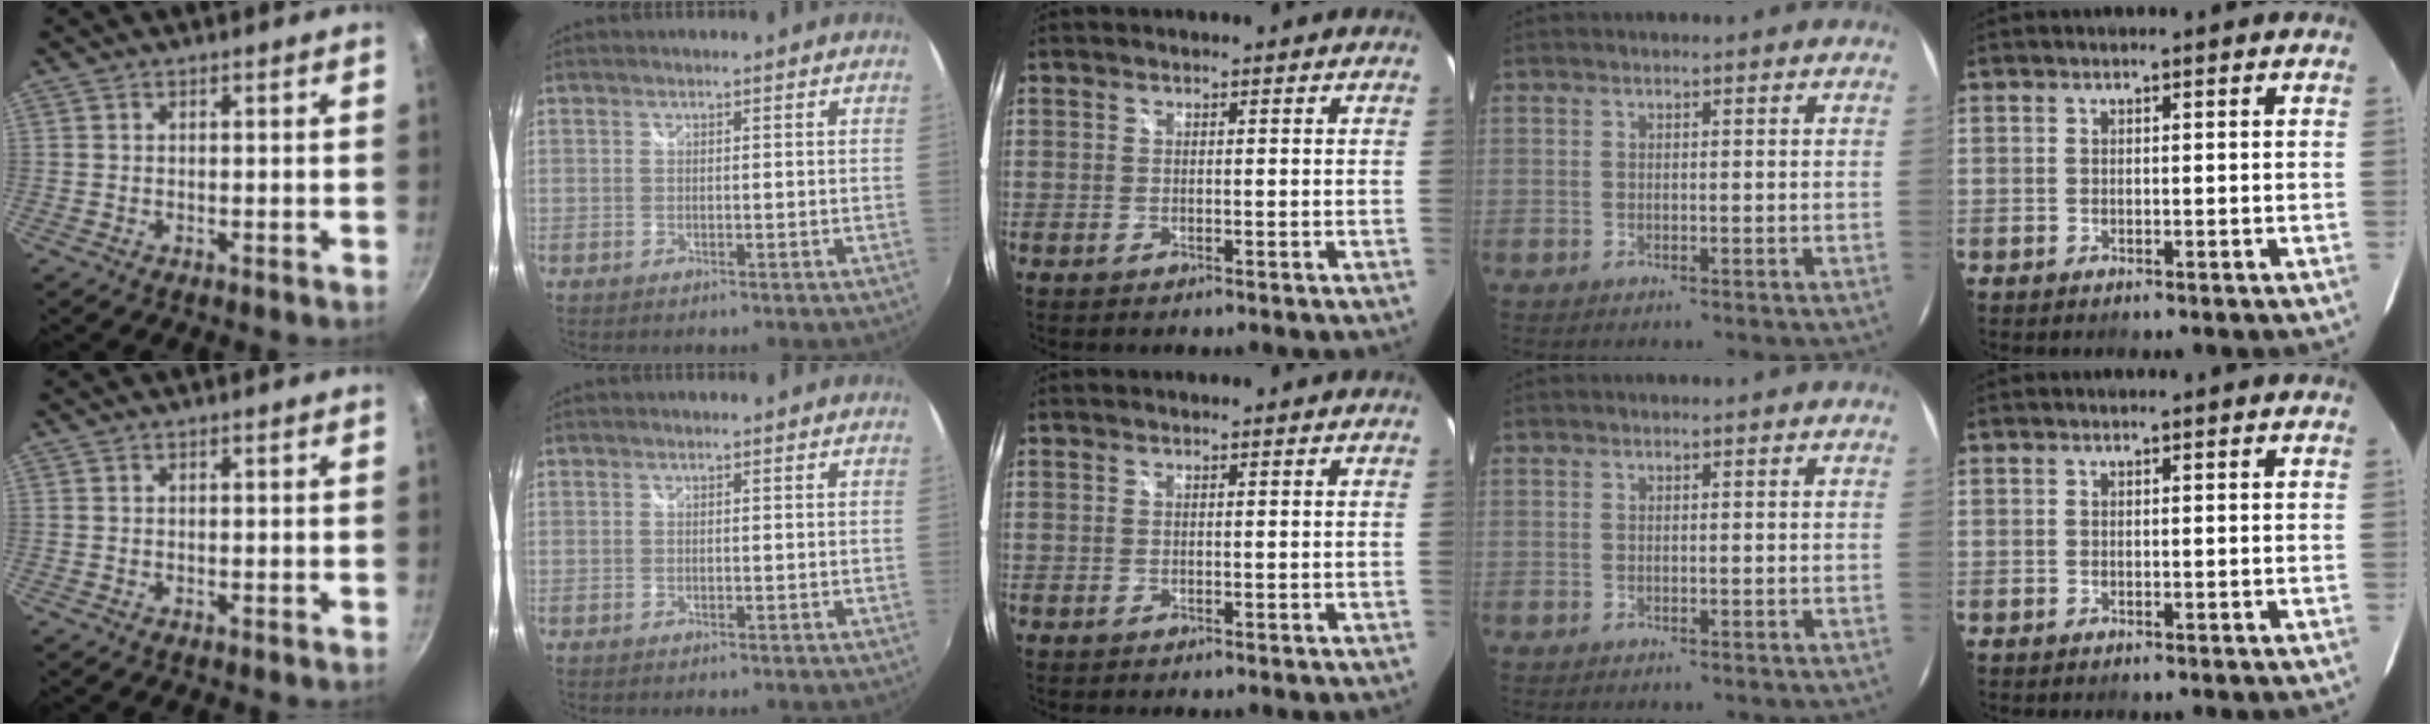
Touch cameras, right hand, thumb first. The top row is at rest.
{}